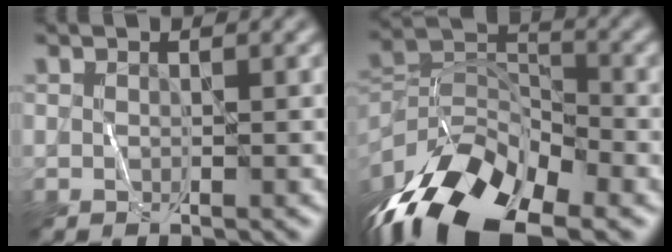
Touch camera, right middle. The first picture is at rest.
{"total": 14.0, "force": [-9.6, 6.5, 8.0], "torque": [-0.162, -0.006, -0.175]}